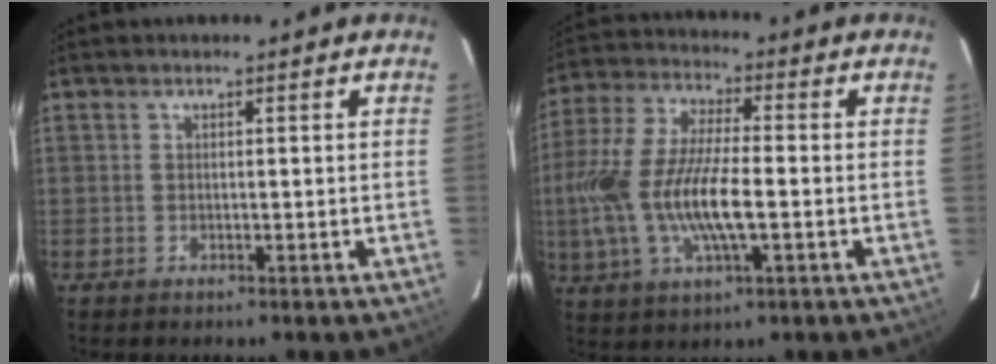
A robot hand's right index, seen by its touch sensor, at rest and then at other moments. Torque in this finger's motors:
{"motor_torque": [0.72, -0.13, 1.05, 0.21]}